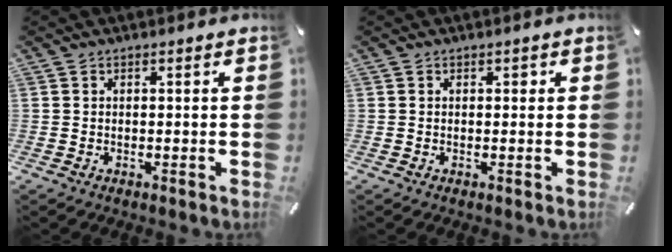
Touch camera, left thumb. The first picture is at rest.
{"total": 0.5, "force": [0.1, 0.4, 0.3], "torque": [0.000, -0.001, -0.001]}